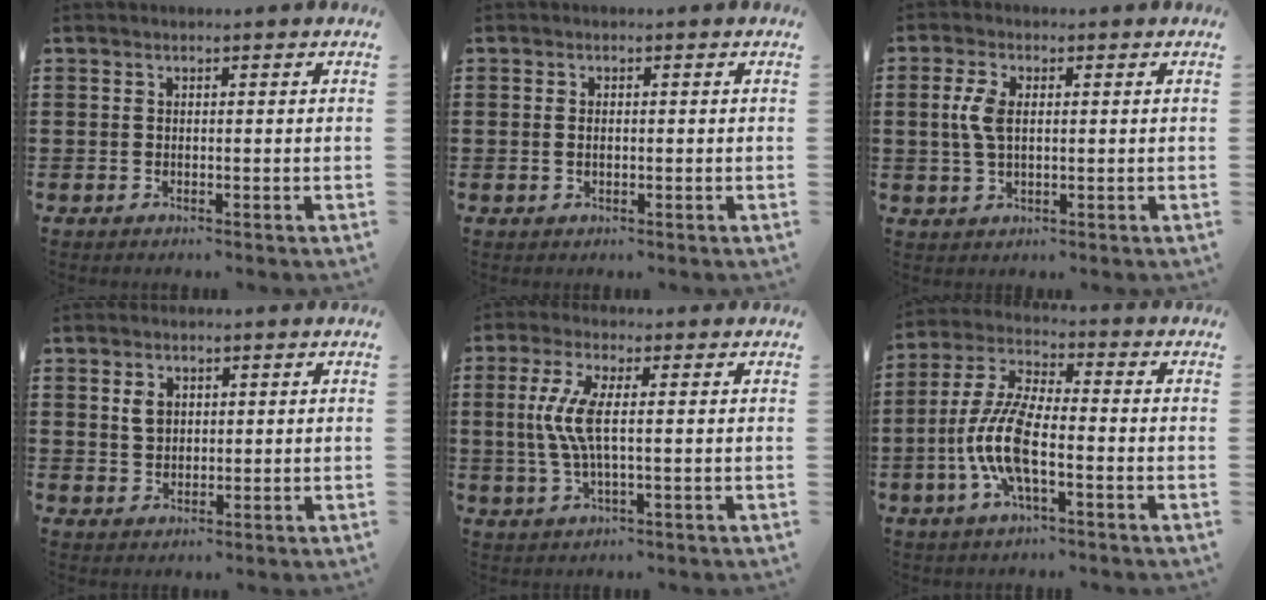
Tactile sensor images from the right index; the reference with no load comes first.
{"total": 1.2, "force": [0.0, 0.7, 1.0], "torque": [-0.022, 0.004, -0.001]}
{"total": 4.5, "force": [0.6, 2.2, 3.9], "torque": [-0.103, 0.001, 0.002]}
{"total": 2.7, "force": [0.9, 1.9, 1.7], "torque": [-0.041, 0.007, 0.016]}
{"total": 6.4, "force": [0.2, 1.3, 6.2], "torque": [-0.151, -0.015, -0.009]}
{"total": 9.4, "force": [-2.5, 3.2, 8.4], "torque": [-0.206, -0.014, -0.056]}